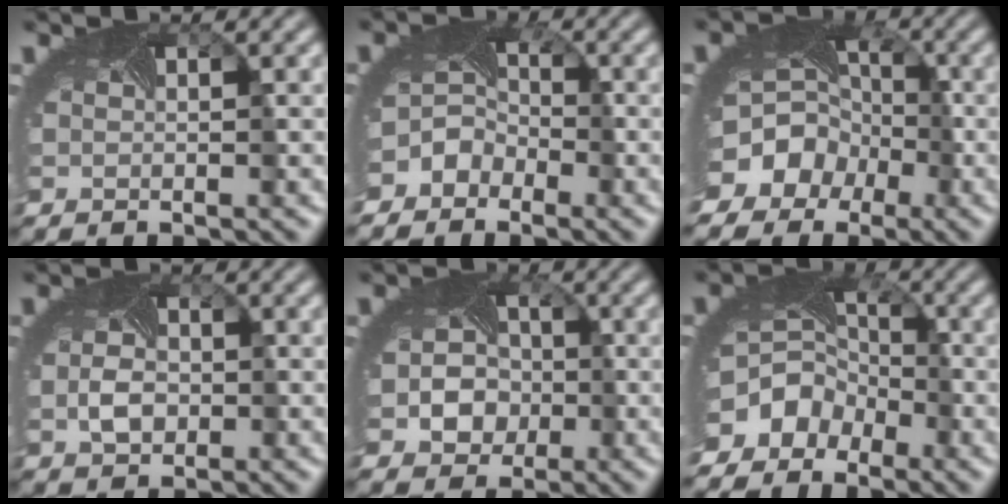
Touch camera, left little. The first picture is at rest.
{"total": 4.6, "force": [-2.8, 3.5, 1.0], "torque": [0.009, 0.004, -0.055]}
{"total": 11.4, "force": [-4.8, 9.4, 4.3], "torque": [-0.088, -0.016, -0.091]}
{"total": 2.4, "force": [-0.5, 1.7, 1.6], "torque": [-0.039, -0.005, -0.011]}
{"total": 5.4, "force": [-1.0, 4.6, 2.5], "torque": [-0.021, -0.010, -0.021]}
{"total": 8.3, "force": [-4.5, 6.5, 2.4], "torque": [-0.044, -0.016, -0.078]}